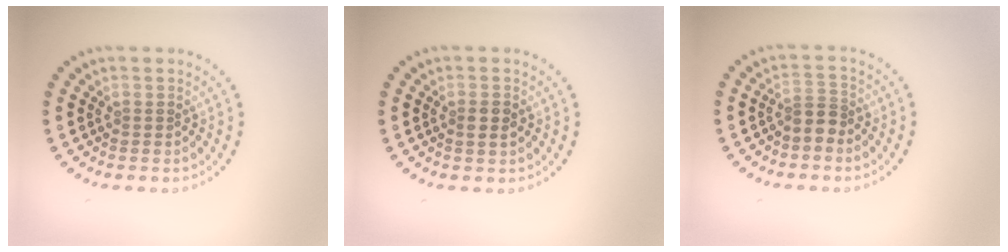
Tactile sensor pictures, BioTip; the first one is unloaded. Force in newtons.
{"total": 1.5, "press": 1.4, "slide": 0.4}
{"total": 2.1, "press": 1.7, "slide": 1.3}